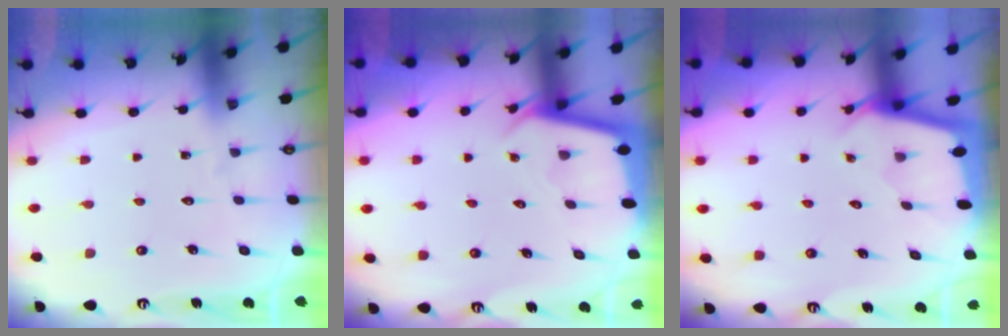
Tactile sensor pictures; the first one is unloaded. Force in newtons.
{"total": 2.3, "press": 2.3, "slide": 0.1}
{"total": 2.3, "press": 2.3, "slide": 0.1}